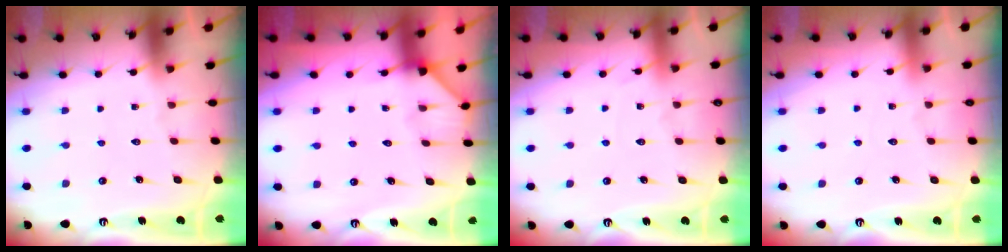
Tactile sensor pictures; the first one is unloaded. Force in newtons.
{"total": 2.0, "press": 2.0, "slide": 0.1}
{"total": 5.3, "press": 5.2, "slide": 0.8}
{"total": 2.1, "press": 2.1, "slide": 0.2}